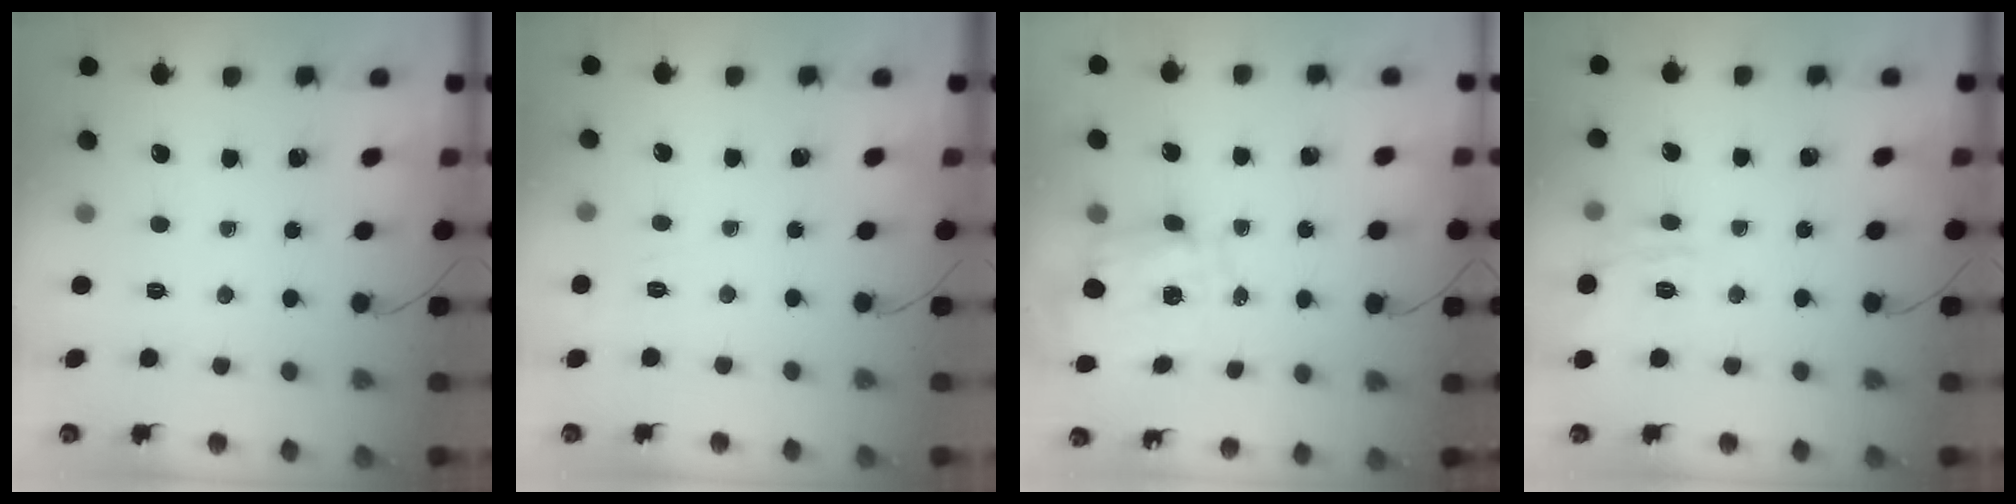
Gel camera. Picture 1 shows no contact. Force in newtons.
{"total": 1.9, "press": 0.3, "slide": 1.9}
{"total": 2.7, "press": 2.5, "slide": 1.0}
{"total": 12.6, "press": 12.6, "slide": 0.6}